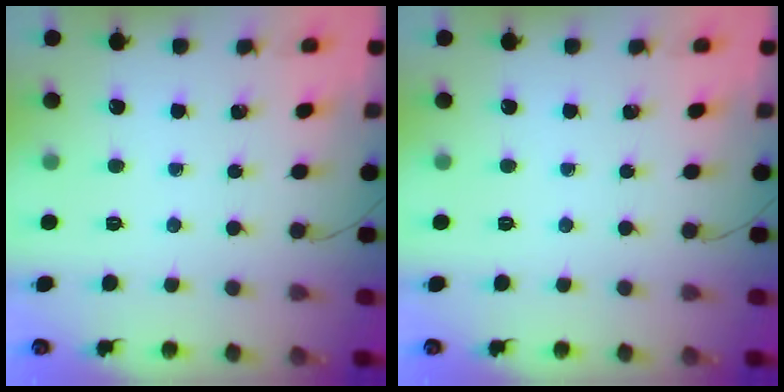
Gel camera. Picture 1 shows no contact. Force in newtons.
{"total": 0.0}